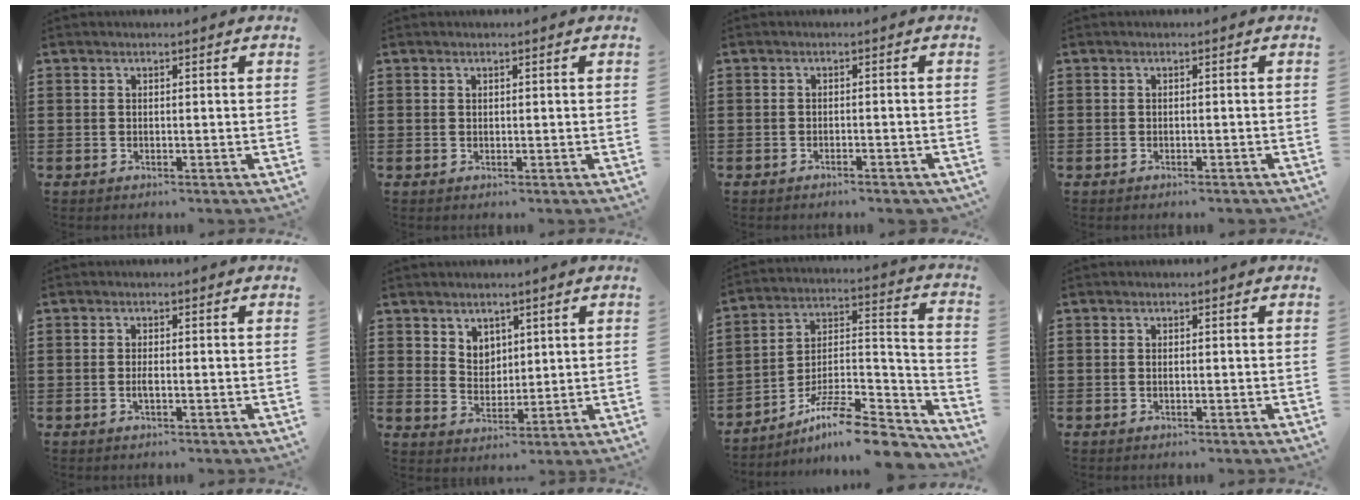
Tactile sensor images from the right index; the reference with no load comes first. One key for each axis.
{"total": 0.0}
{"total": 1.2, "fx": -1.0, "fy": -0.1, "fz": 0.5, "tx": -0.014, "ty": -0.003, "tz": -0.019}
{"total": 0.6, "fx": -0.5, "fy": -0.1, "fz": 0.2, "tx": -0.007, "ty": -0.006, "tz": -0.010}
{"total": 1.3, "fx": -0.3, "fy": 0.3, "fz": 1.2, "tx": -0.023, "ty": -0.003, "tz": -0.005}
{"total": 4.1, "fx": 3.1, "fy": 2.7, "fz": 0.4, "tx": -0.021, "ty": 0.000, "tz": 0.059}
{"total": 11.2, "fx": -9.2, "fy": 2.0, "fz": 6.0, "tx": -0.098, "ty": 0.016, "tz": -0.177}
{"total": 0.5, "fx": -0.1, "fy": 0.1, "fz": 0.5, "tx": -0.013, "ty": -0.004, "tz": 0.000}